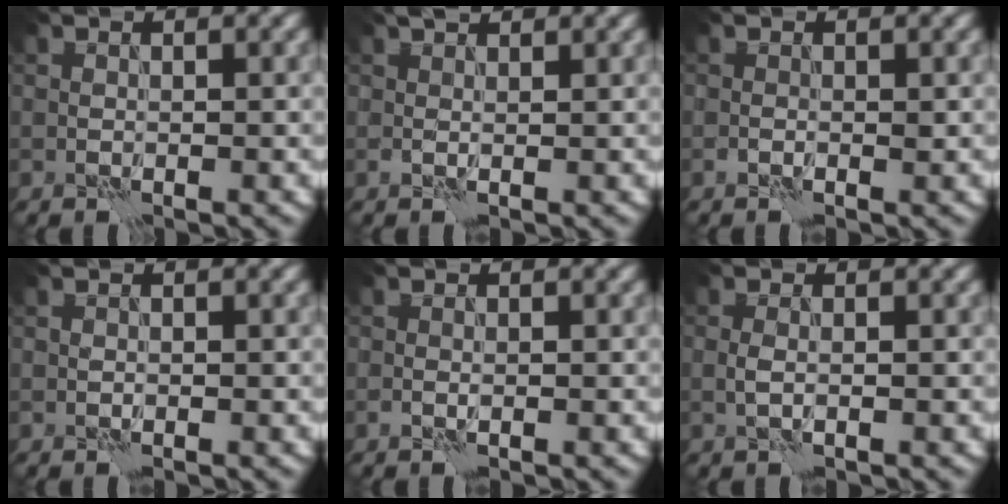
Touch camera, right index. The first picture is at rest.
{"total": 1.7, "force": [1.0, 0.7, 1.1], "torque": [-0.022, 0.004, 0.014]}
{"total": 0.9, "force": [-0.3, 0.5, 0.7], "torque": [-0.012, 0.000, -0.007]}
{"total": 0.0}
{"total": 0.0}
{"total": 0.6, "force": [0.1, 0.1, 0.6], "torque": [-0.016, -0.001, 0.000]}